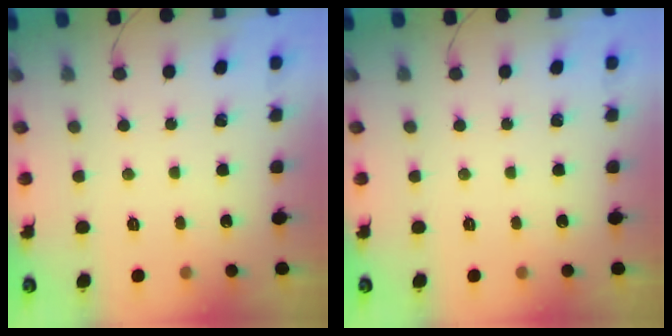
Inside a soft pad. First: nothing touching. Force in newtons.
{"total": 0.0}